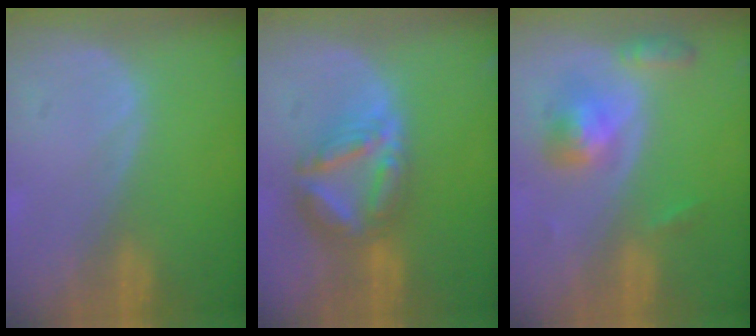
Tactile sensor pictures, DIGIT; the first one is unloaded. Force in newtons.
{"total": 8.0, "press": 7.0, "slide": 4.0}
{"total": 5.3, "press": 5.0, "slide": 1.6}